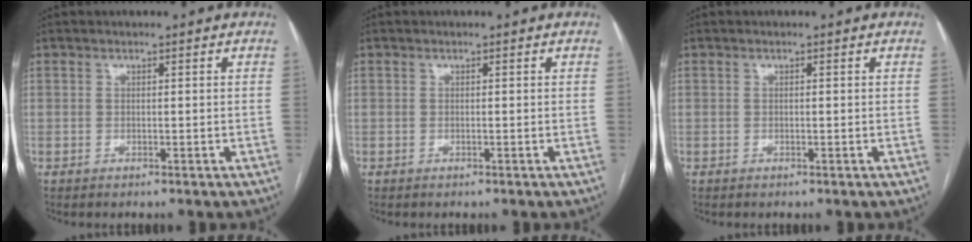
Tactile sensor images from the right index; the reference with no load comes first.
{"total": 0.0}
{"total": 0.0}